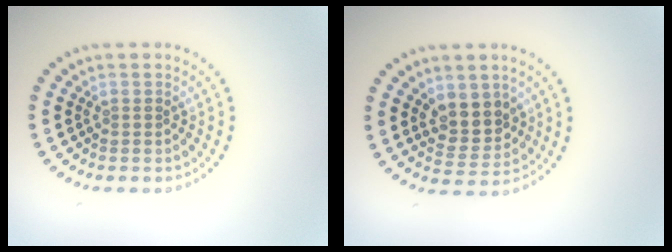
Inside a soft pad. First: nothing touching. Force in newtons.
{"total": 3.3, "press": 3.0, "slide": 1.2}